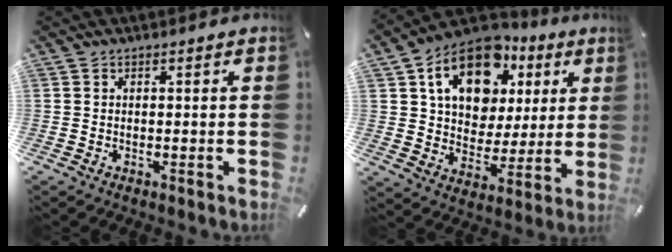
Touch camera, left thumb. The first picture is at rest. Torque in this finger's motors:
{"motor_torque": [2.51, 2.50, 0.92, -0.56, 0.54]}